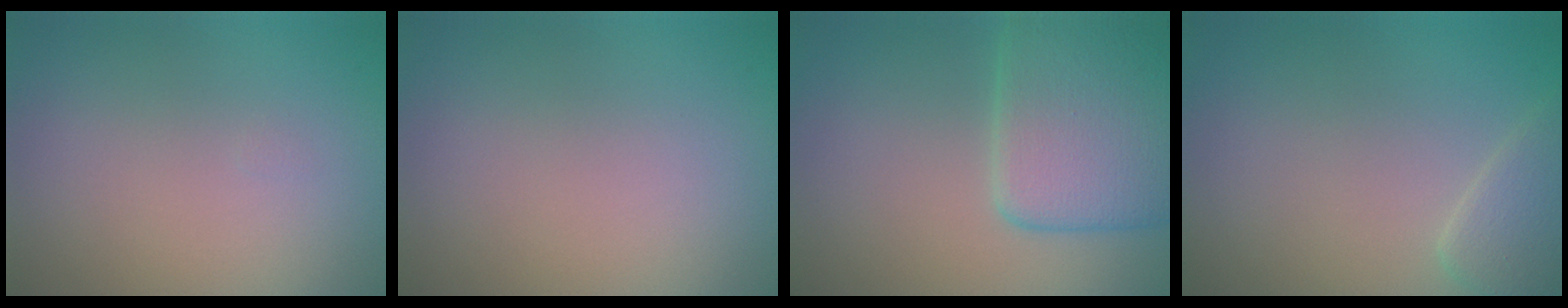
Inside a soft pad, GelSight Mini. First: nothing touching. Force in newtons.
{"total": 0.0}
{"total": 6.2, "press": 6.2, "slide": 0.2}
{"total": 2.2, "press": 2.1, "slide": 0.2}